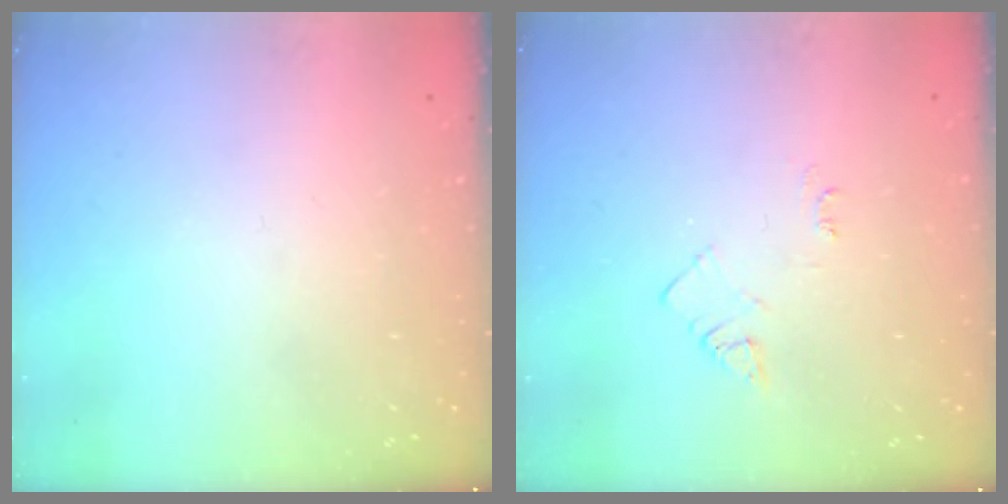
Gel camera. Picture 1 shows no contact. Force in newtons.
{"total": 3.8, "press": 3.8, "slide": 0.5}